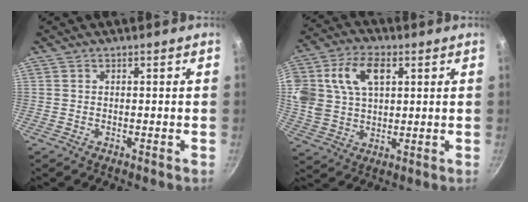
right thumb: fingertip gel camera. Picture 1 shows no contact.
{"total": 17.0, "force": [5.3, 11.5, 11.4], "torque": [-0.238, 0.014, 0.100]}